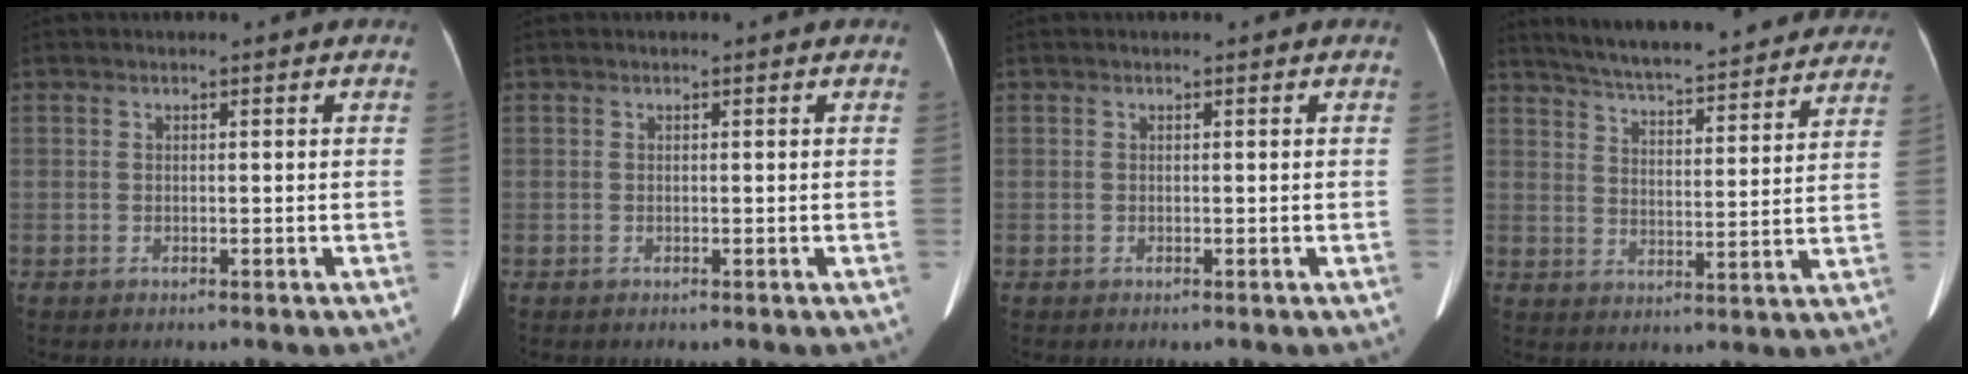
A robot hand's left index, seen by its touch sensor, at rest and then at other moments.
{"total": 0.0}
{"total": 0.0}
{"total": 25.7, "force": [23.4, 3.8, 9.8], "torque": [-0.152, -0.021, 0.301]}